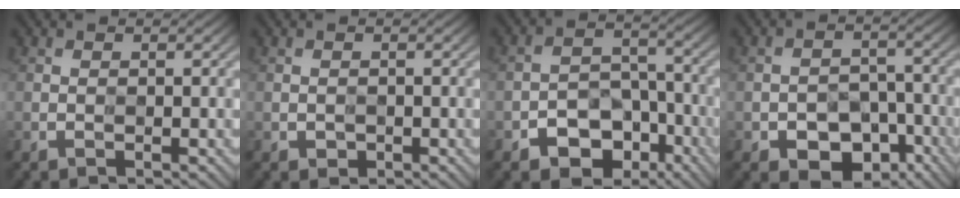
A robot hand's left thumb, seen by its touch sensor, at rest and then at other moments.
{"total": 0.6, "force": [-0.2, 0.5, 0.1], "torque": [-0.005, -0.002, -0.002]}
{"total": 6.3, "force": [-4.3, 4.2, 2.1], "torque": [-0.023, -0.008, -0.079]}
{"total": 5.5, "force": [-3.6, 3.6, 2.0], "torque": [-0.023, -0.008, -0.062]}